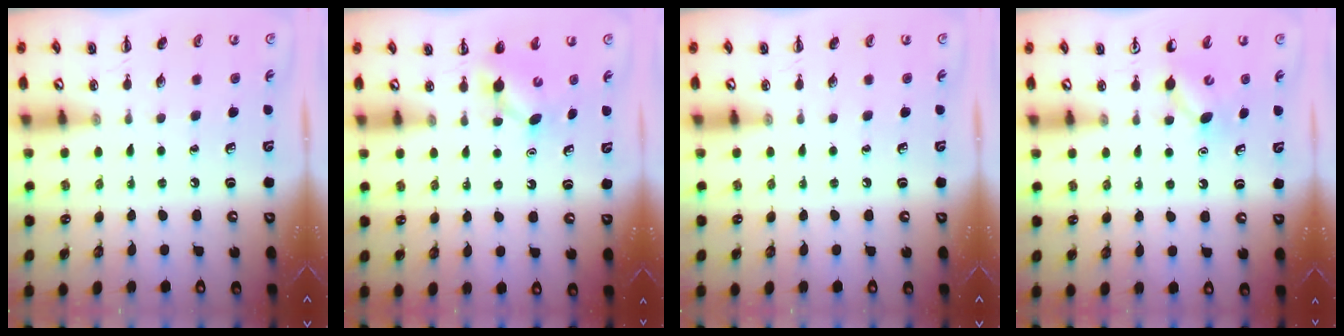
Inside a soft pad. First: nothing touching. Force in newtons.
{"total": 4.0, "press": 3.8, "slide": 1.0}
{"total": 0.0}
{"total": 4.5, "press": 4.4, "slide": 0.8}